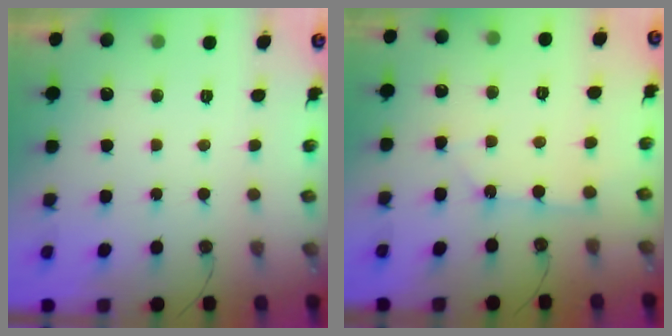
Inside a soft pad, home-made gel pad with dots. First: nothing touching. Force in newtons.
{"total": 2.9, "press": 2.9, "slide": 0.3}